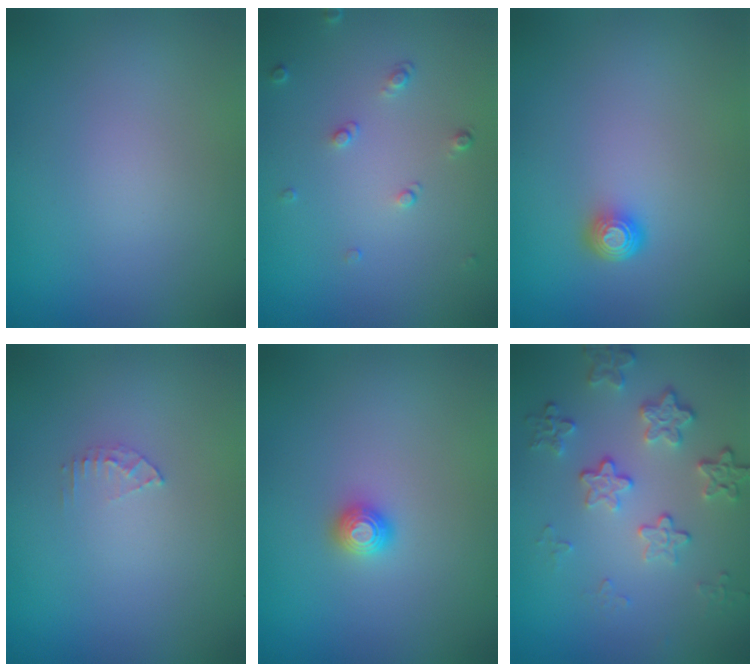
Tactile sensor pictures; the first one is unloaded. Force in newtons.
{"total": 1.1, "press": 0.8, "slide": 0.8}
{"total": 1.5, "press": 1.1, "slide": 1.1}
{"total": 0.9, "press": 0.9, "slide": 0.1}
{"total": 1.2, "press": 1.2, "slide": 0.1}
{"total": 4.0, "press": 3.0, "slide": 2.6}